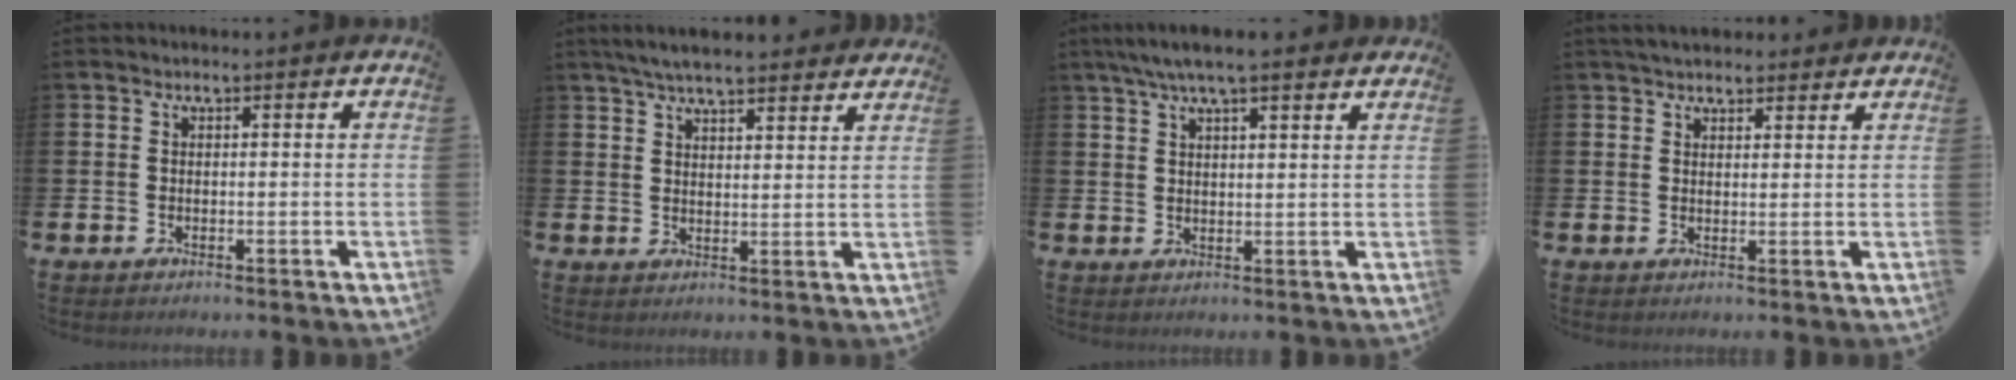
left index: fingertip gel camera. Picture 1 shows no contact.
{"total": 5.9, "force": [5.6, 0.8, 1.8], "torque": [-0.047, -0.020, 0.101]}
{"total": 6.2, "force": [5.2, 1.0, 3.1], "torque": [-0.063, -0.009, 0.092]}
{"total": 3.7, "force": [3.5, 1.0, 0.6], "torque": [-0.018, -0.008, 0.066]}